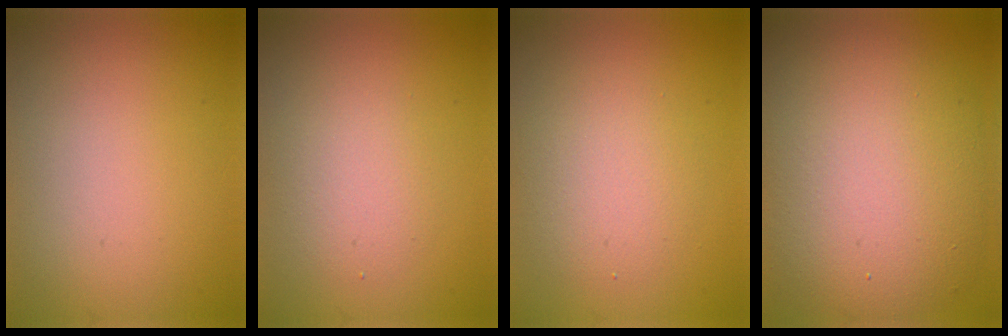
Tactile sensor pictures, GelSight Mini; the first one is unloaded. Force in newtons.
{"total": 2.6, "press": 2.6, "slide": 0.2}
{"total": 3.2, "press": 3.2, "slide": 0.2}
{"total": 12.1, "press": 12.1, "slide": 1.1}